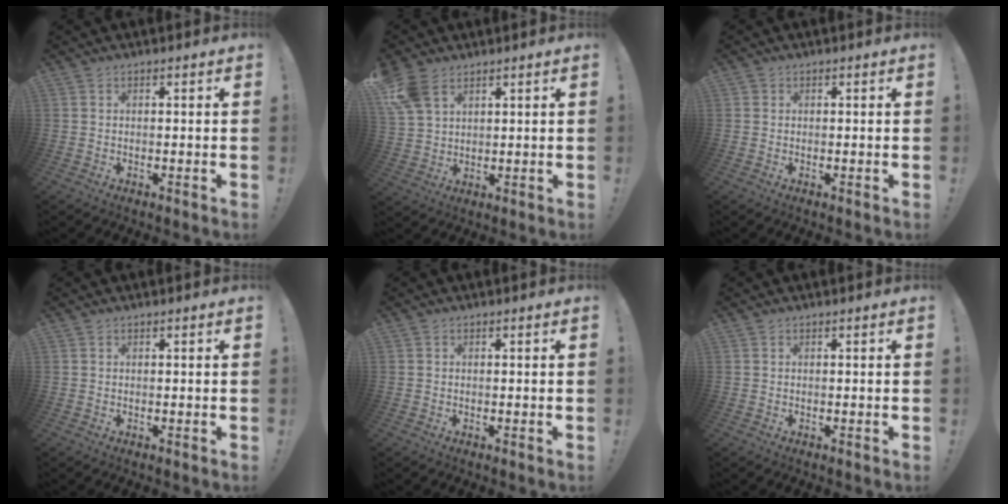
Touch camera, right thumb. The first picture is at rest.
{"total": 8.2, "force": [4.8, 4.9, 4.5], "torque": [-0.089, -0.013, 0.098]}
{"total": 0.7, "force": [0.2, 0.6, 0.0], "torque": [0.004, -0.001, 0.004]}
{"total": 0.0}
{"total": 0.0}
{"total": 0.0}